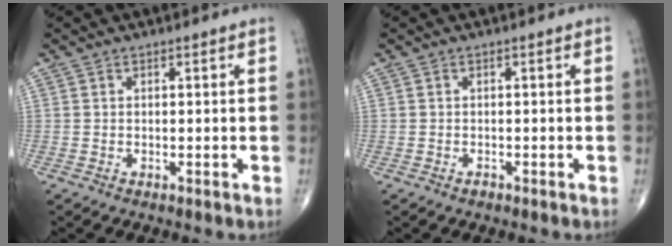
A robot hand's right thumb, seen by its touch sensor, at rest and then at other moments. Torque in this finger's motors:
{"motor_torque": [-0.06, 0.15, -0.13, -0.01, 0.00]}